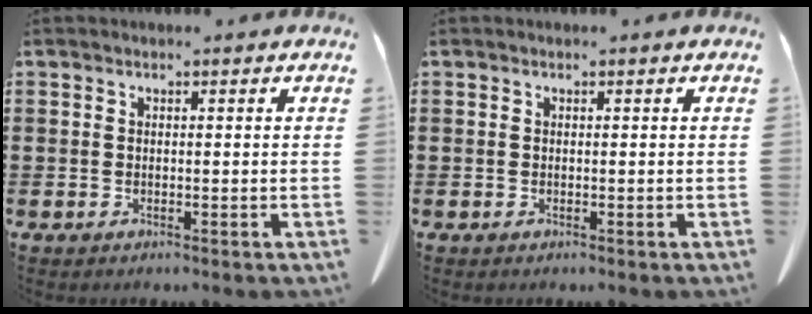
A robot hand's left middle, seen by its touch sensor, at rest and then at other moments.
{"total": 0.0}